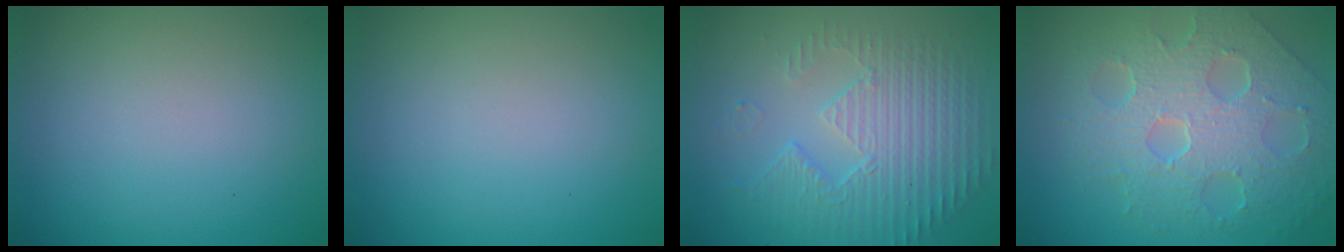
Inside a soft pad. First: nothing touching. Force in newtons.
{"total": 0.0}
{"total": 5.4, "press": 3.7, "slide": 3.9}
{"total": 8.3, "press": 5.8, "slide": 5.9}